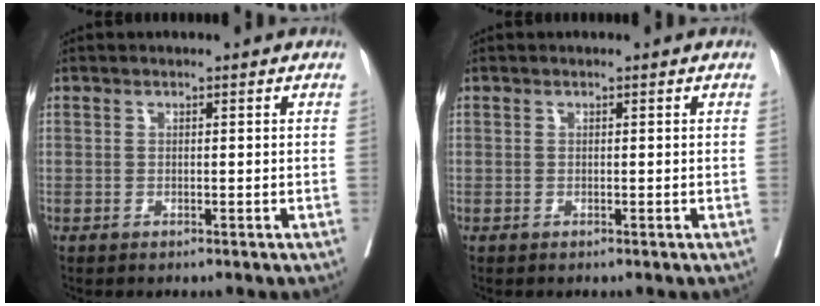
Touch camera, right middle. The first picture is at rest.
{"total": 0.0}